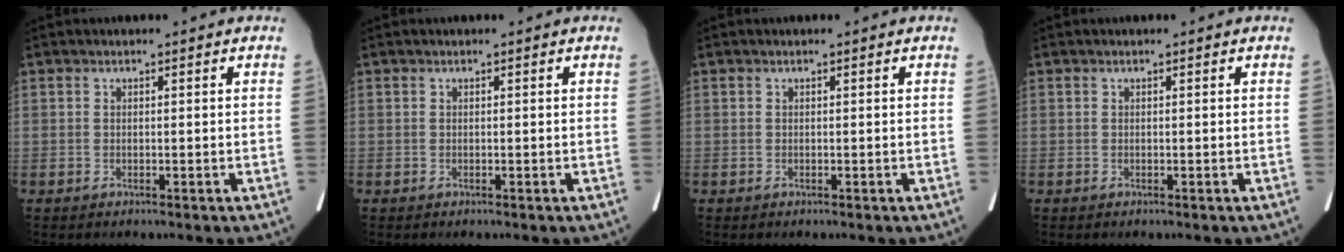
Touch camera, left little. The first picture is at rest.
{"total": 0.0}
{"total": 0.0}
{"total": 0.0}